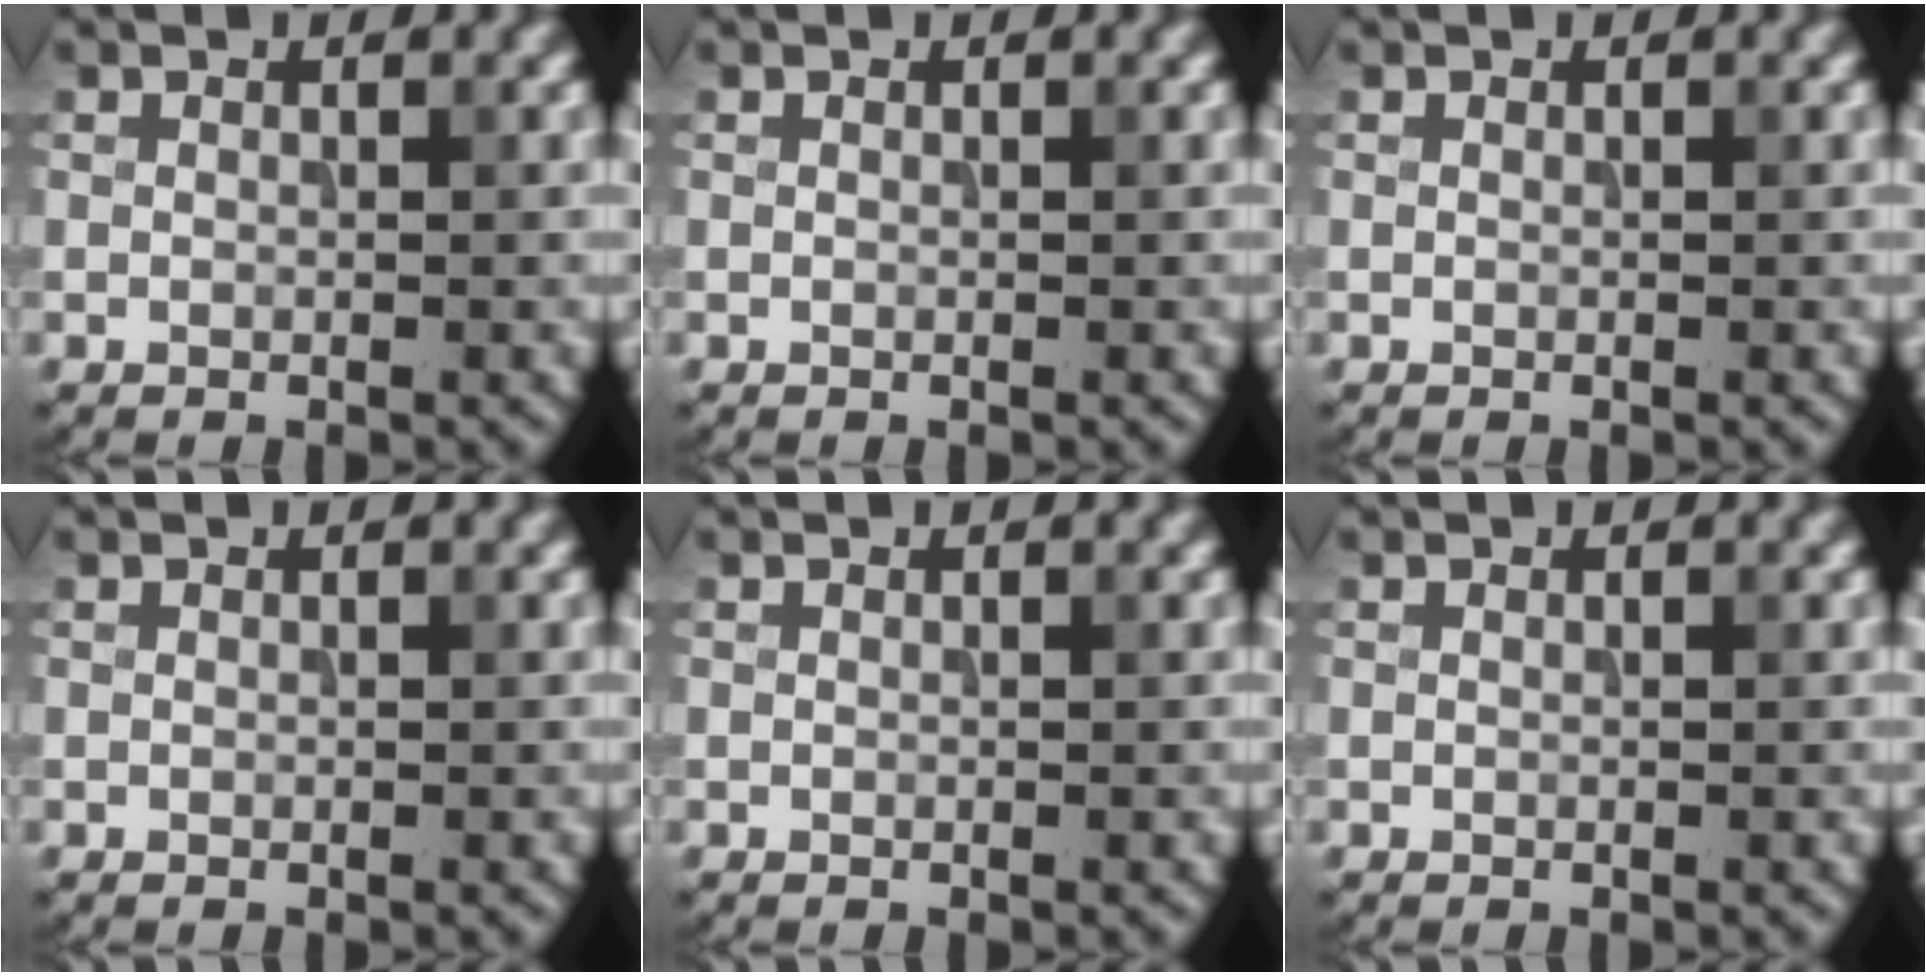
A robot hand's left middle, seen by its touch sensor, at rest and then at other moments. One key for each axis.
{"total": 0.0}
{"total": 0.0}
{"total": 0.0}
{"total": 0.0}
{"total": 0.0}